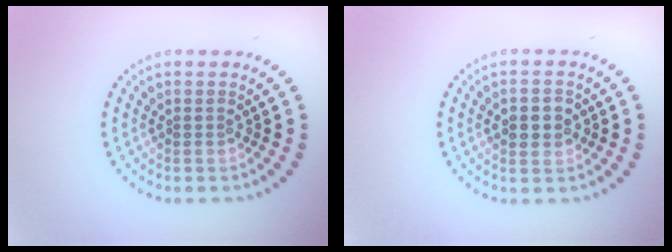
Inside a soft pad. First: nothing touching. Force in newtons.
{"total": 2.6, "press": 2.6, "slide": 0.2}